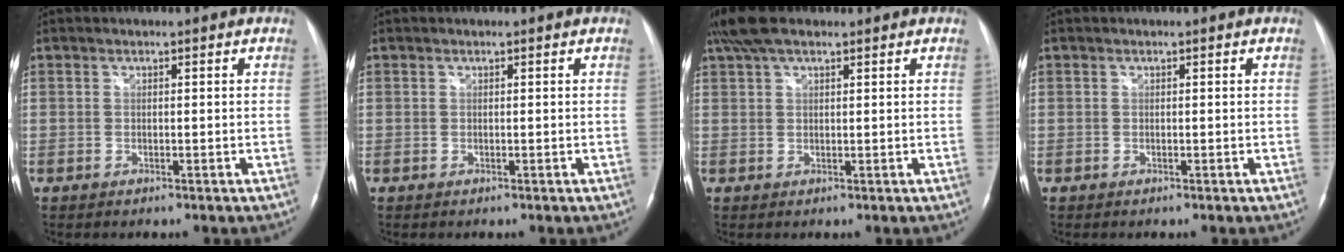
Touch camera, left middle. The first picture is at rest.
{"total": 0.0}
{"total": 5.9, "force": [4.4, 2.0, 3.4], "torque": [-0.078, 0.029, 0.086]}
{"total": 0.0}